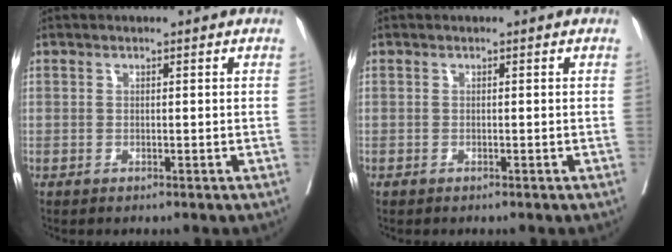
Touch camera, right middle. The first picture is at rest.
{"total": 0.0}